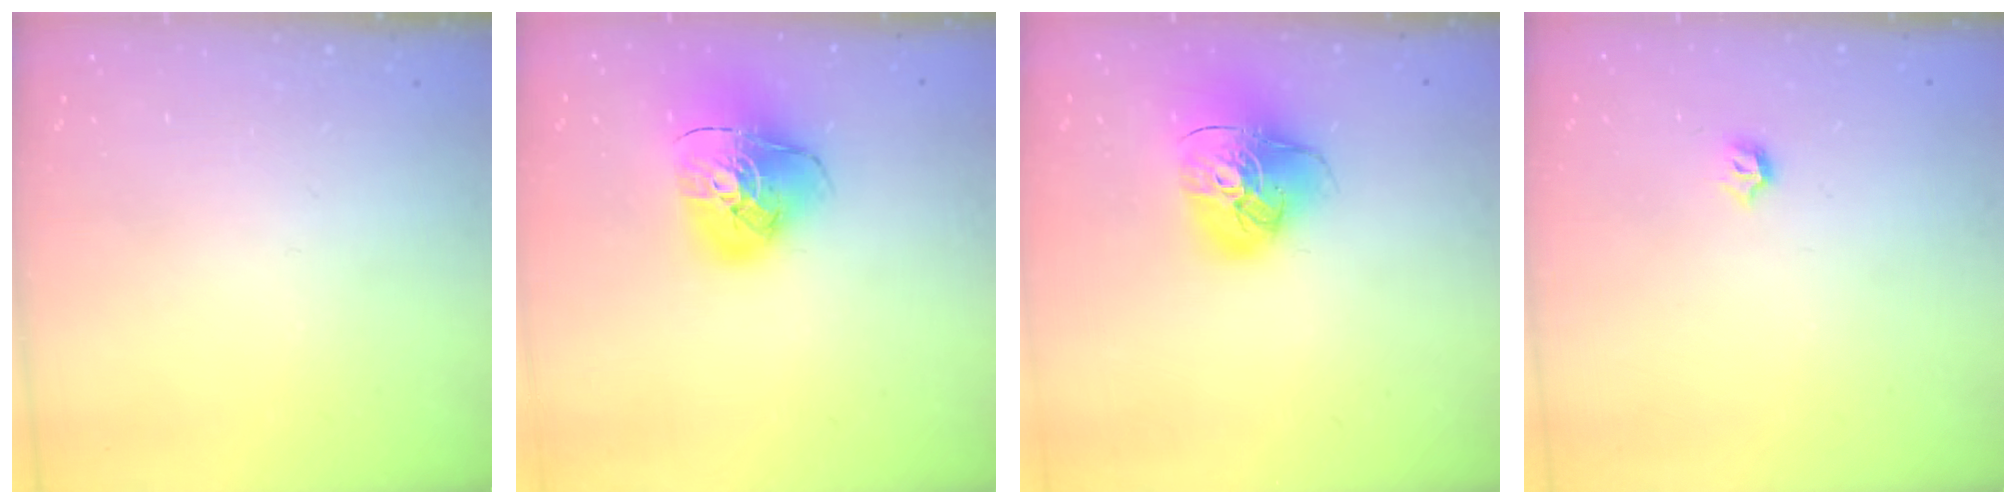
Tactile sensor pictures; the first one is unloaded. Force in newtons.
{"total": 14.1, "press": 14.0, "slide": 1.7}
{"total": 16.4, "press": 16.3, "slide": 1.9}
{"total": 3.7, "press": 3.6, "slide": 0.6}